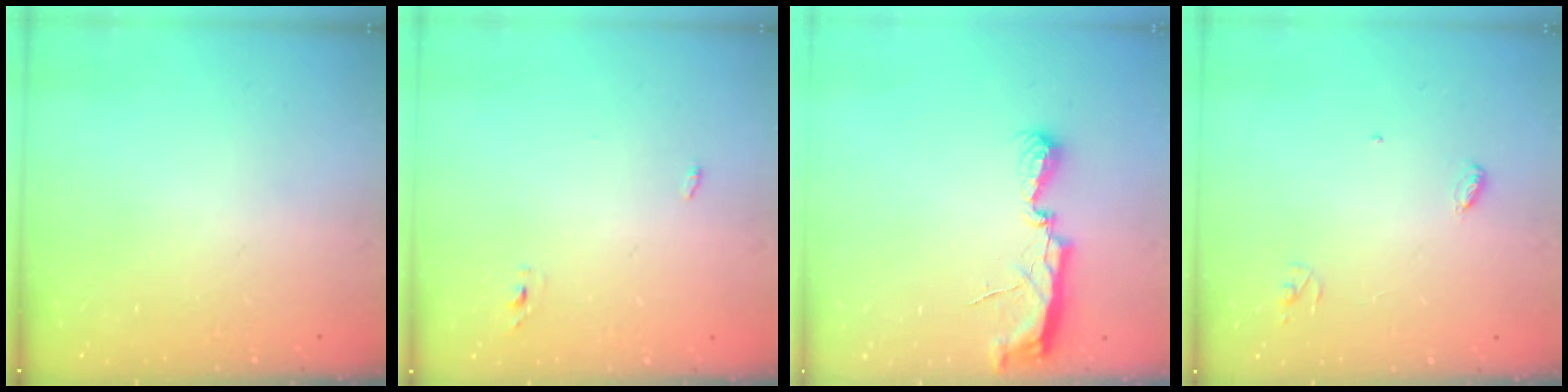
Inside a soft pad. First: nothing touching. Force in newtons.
{"total": 2.7, "press": 2.6, "slide": 0.8}
{"total": 7.3, "press": 7.3, "slide": 0.5}
{"total": 3.8, "press": 3.7, "slide": 0.4}